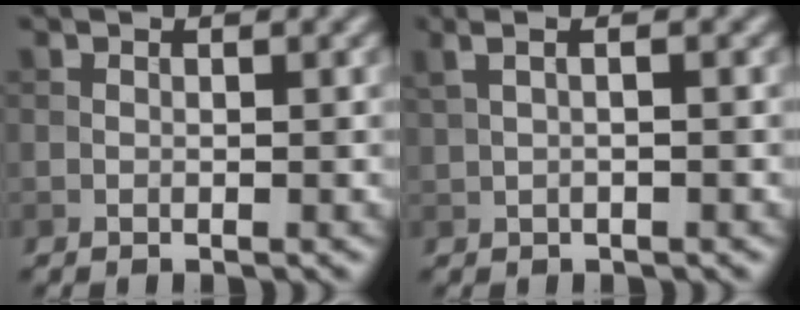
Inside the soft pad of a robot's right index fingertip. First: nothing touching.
{"total": 3.0, "force": [1.1, 1.2, 2.5], "torque": [-0.032, 0.010, 0.003]}